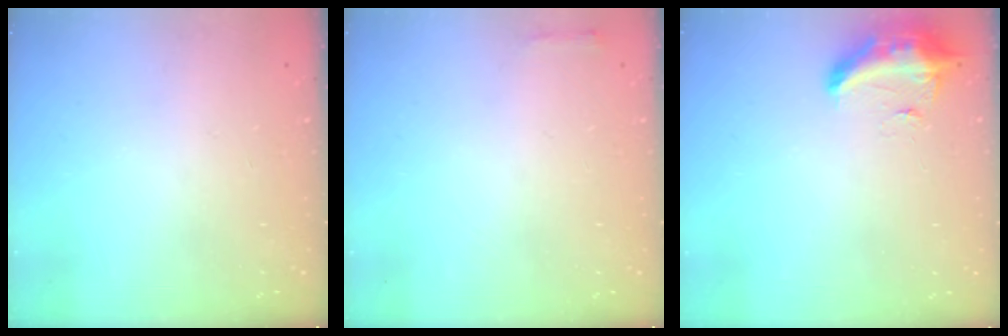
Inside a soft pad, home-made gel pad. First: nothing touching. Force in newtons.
{"total": 2.3, "press": 2.3, "slide": 0.5}
{"total": 15.9, "press": 11.4, "slide": 11.1}